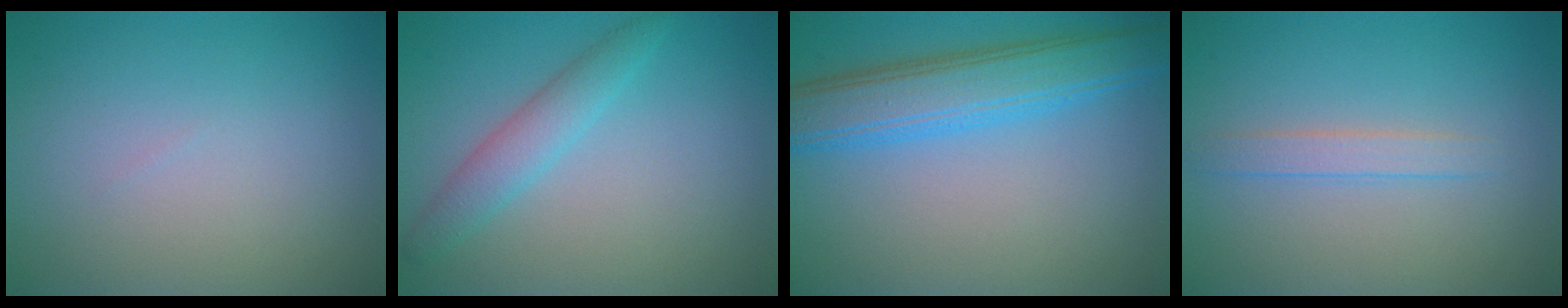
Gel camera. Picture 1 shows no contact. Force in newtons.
{"total": 2.7, "press": 2.7, "slide": 0.1}
{"total": 6.1, "press": 6.1, "slide": 0.2}
{"total": 1.7, "press": 1.7, "slide": 0.0}